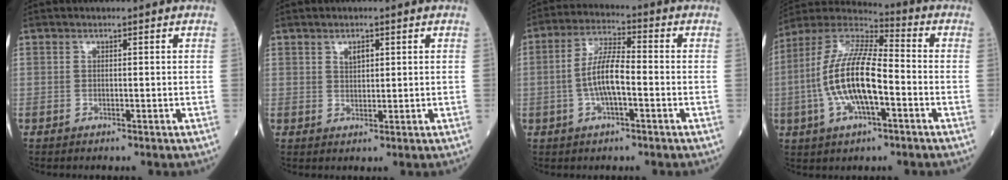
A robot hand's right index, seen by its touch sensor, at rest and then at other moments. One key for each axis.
{"total": 1.9, "fx": 0.9, "fy": 0.9, "fz": 1.4, "tx": -0.028, "ty": 0.001, "tz": 0.019}
{"total": 7.5, "fx": -1.4, "fy": 1.8, "fz": 7.2, "tx": -0.149, "ty": 0.011, "tz": -0.031}
{"total": 15.0, "fx": -2.8, "fy": 4.2, "fz": 14.1, "tx": -0.296, "ty": 0.009, "tz": -0.055}